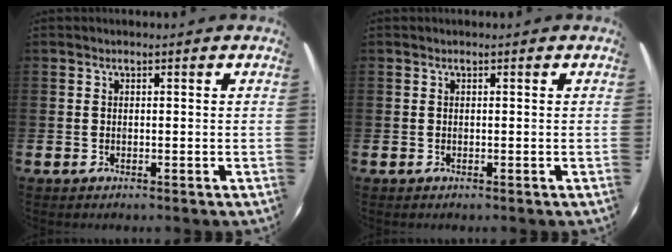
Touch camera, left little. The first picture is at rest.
{"total": 0.0}